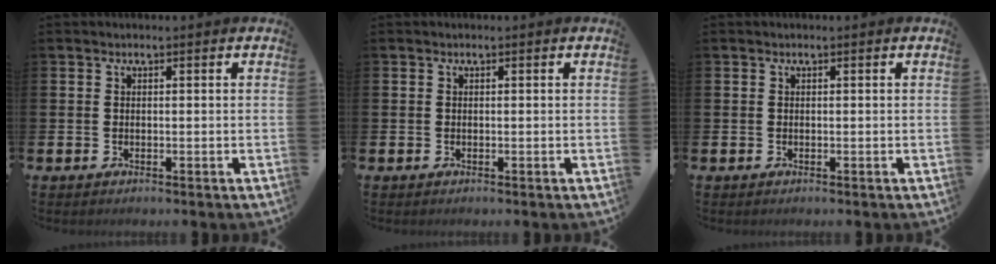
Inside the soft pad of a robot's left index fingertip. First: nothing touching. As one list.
[{"total": 0.0}, {"total": 0.0}]